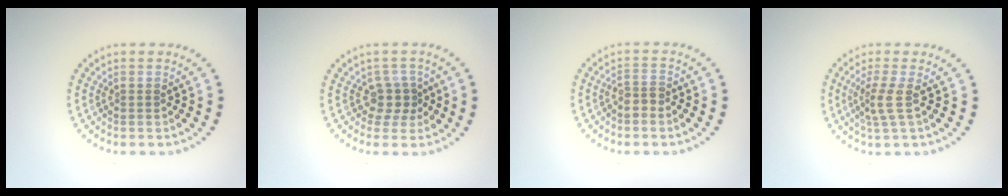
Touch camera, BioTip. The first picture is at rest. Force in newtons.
{"total": 2.2, "press": 1.6, "slide": 1.4}
{"total": 1.7, "press": 1.4, "slide": 1.0}
{"total": 2.2, "press": 1.6, "slide": 1.6}